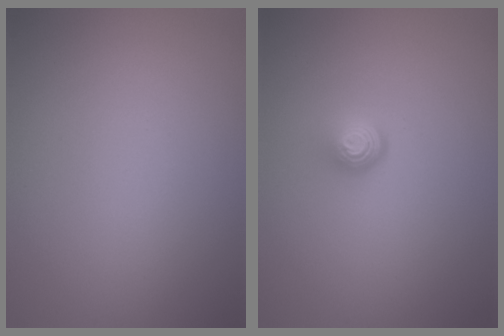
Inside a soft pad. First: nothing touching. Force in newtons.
{"total": 1.7, "press": 1.1, "slide": 1.3}